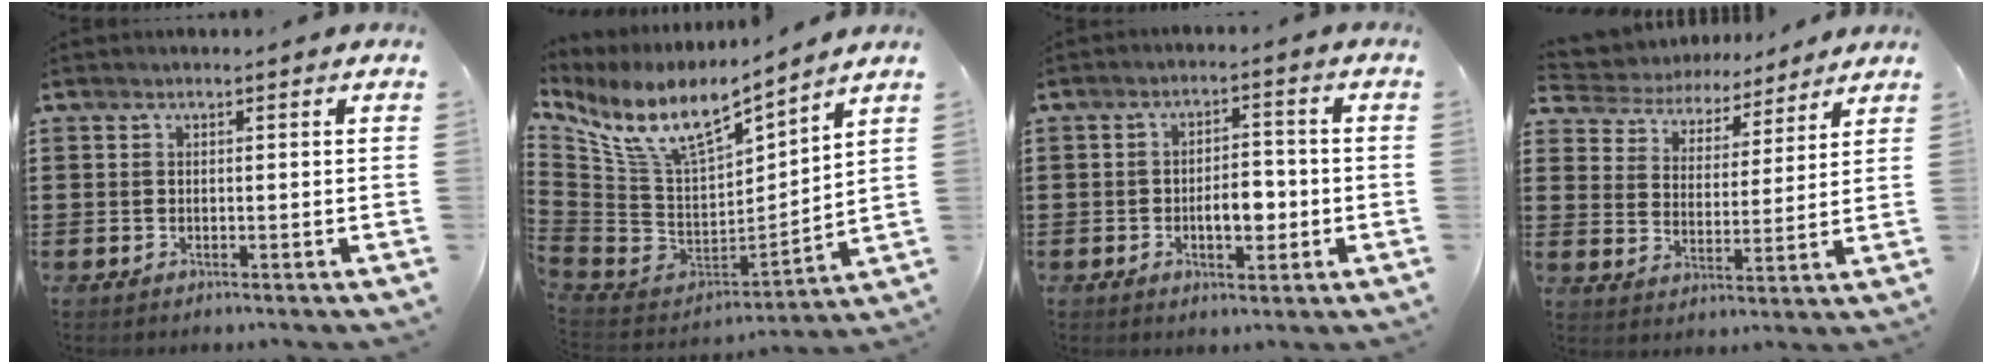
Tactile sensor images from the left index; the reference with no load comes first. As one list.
[{"total": 10.9, "force": [7.4, 3.3, 7.3], "torque": [-0.177, -0.056, 0.127]}, {"total": 5.2, "force": [-1.2, 2.7, 4.3], "torque": [-0.063, 0.001, -0.027]}, {"total": 4.5, "force": [4.4, 1.2, 0.0], "torque": [-0.030, -0.031, 0.071]}]